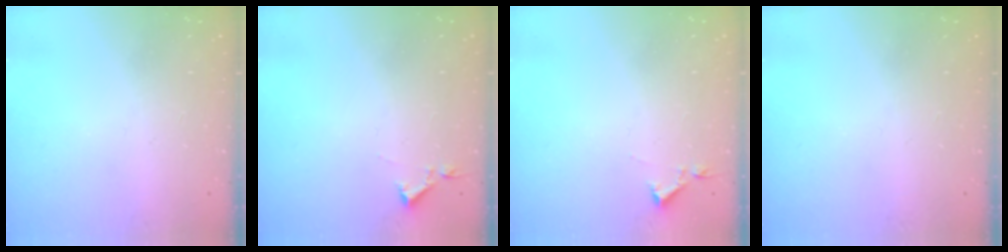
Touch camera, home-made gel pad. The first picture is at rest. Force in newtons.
{"total": 2.9, "press": 2.9, "slide": 0.5}
{"total": 2.9, "press": 2.9, "slide": 0.5}
{"total": 0.0}